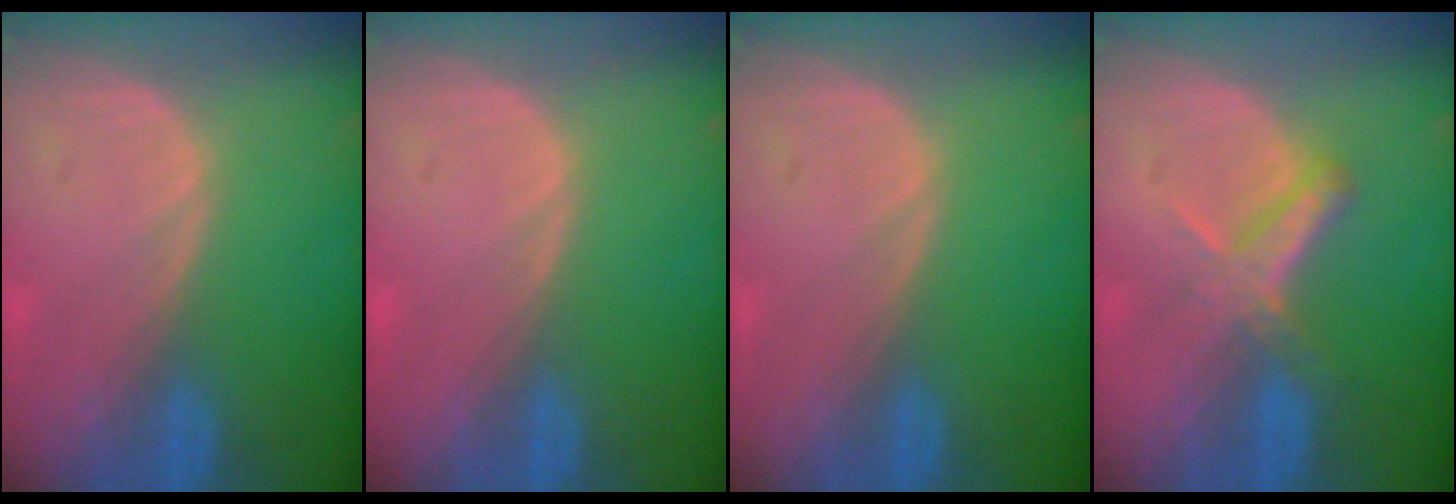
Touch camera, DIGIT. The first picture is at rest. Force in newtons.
{"total": 0.5, "press": 0.1, "slide": 0.5}
{"total": 0.0}
{"total": 5.5, "press": 4.9, "slide": 2.6}